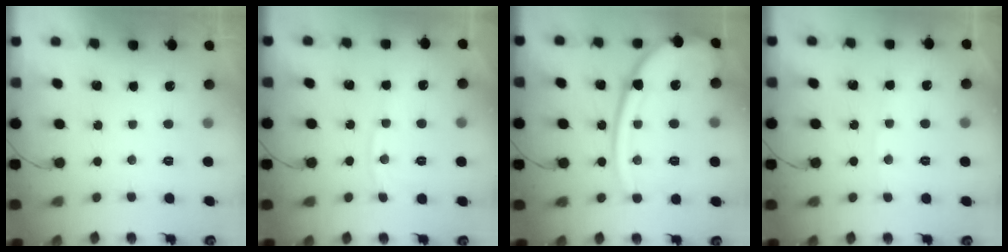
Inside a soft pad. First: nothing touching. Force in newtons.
{"total": 6.6, "press": 6.6, "slide": 0.9}
{"total": 19.4, "press": 19.3, "slide": 1.9}
{"total": 4.6, "press": 4.5, "slide": 0.7}